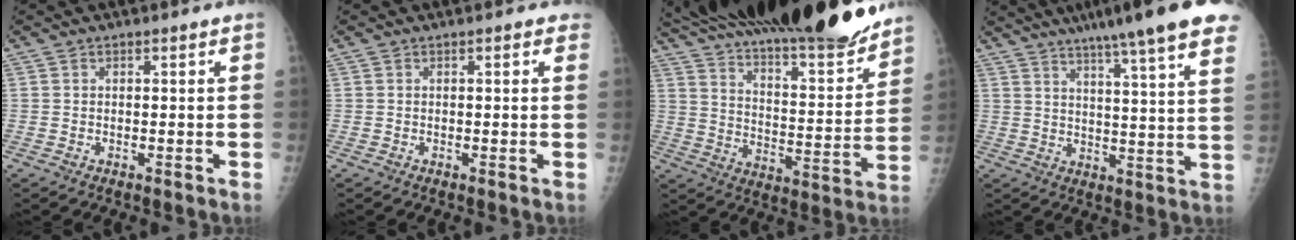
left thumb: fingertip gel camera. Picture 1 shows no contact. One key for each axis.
{"total": 1.7, "fx": 1.2, "fy": 0.7, "fz": 1.1, "tx": -0.001, "ty": 0.002, "tz": 0.008}
{"total": 29.1, "fx": 24.5, "fy": 6.2, "fz": 14.5, "tx": -0.218, "ty": -0.111, "tz": 0.366}
{"total": 21.5, "fx": 15.7, "fy": 1.7, "fz": 14.5, "tx": -0.202, "ty": -0.047, "tz": 0.203}